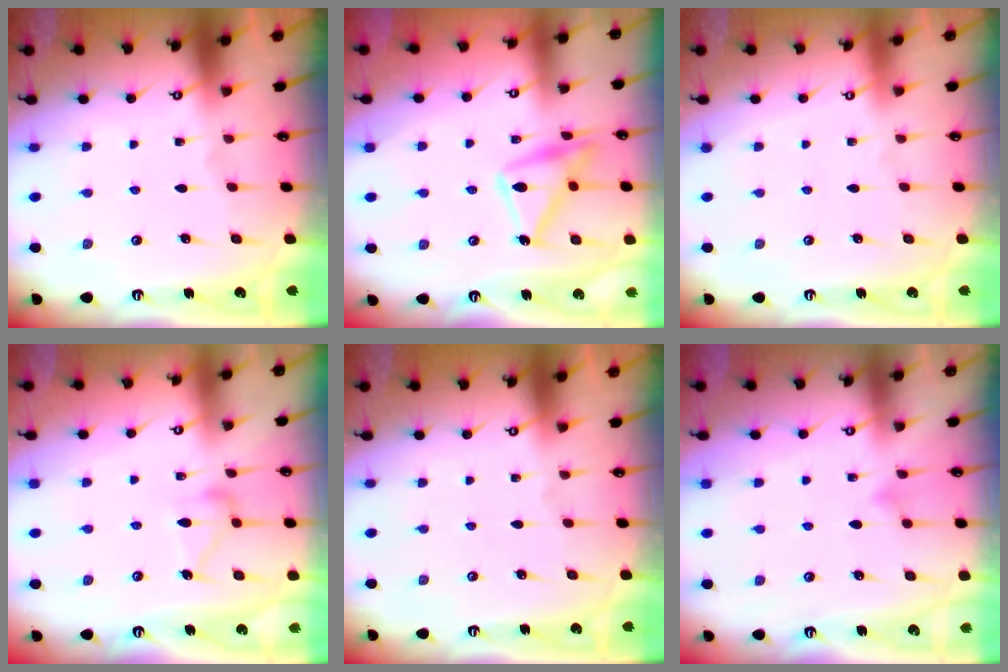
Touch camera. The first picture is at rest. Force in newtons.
{"total": 15.2, "press": 15.2, "slide": 0.9}
{"total": 4.0, "press": 4.0, "slide": 0.1}
{"total": 12.0, "press": 12.0, "slide": 0.5}
{"total": 0.0}
{"total": 6.3, "press": 6.3, "slide": 0.6}